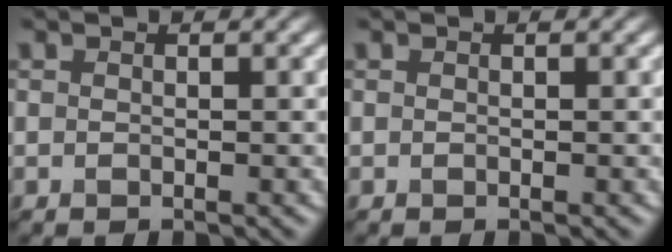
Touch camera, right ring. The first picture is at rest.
{"total": 0.0}